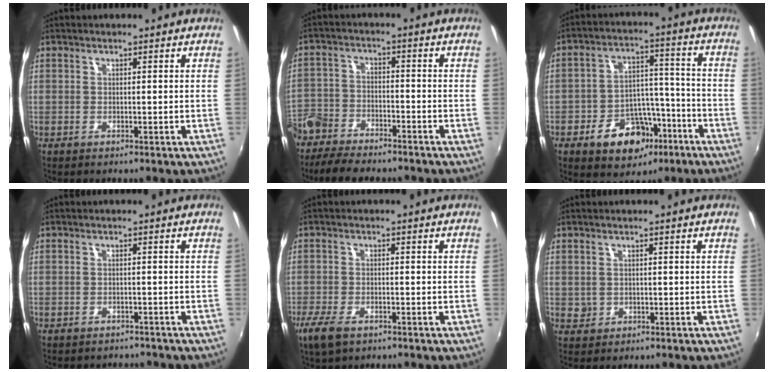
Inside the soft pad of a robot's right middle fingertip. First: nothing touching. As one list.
[{"total": 10.9, "force": [-8.7, 4.9, 4.5], "torque": [-0.124, -0.010, -0.159]}, {"total": 13.4, "force": [-7.4, 9.0, 6.6], "torque": [-0.133, 0.031, -0.094]}, {"total": 4.9, "force": [-4.4, 1.8, 1.0], "torque": [-0.028, -0.013, -0.060]}, {"total": 5.8, "force": [-3.8, 2.5, 3.6], "torque": [-0.095, -0.019, -0.074]}, {"total": 1.5, "force": [0.1, 1.4, 0.3], "torque": [-0.003, 0.001, 0.003]}]